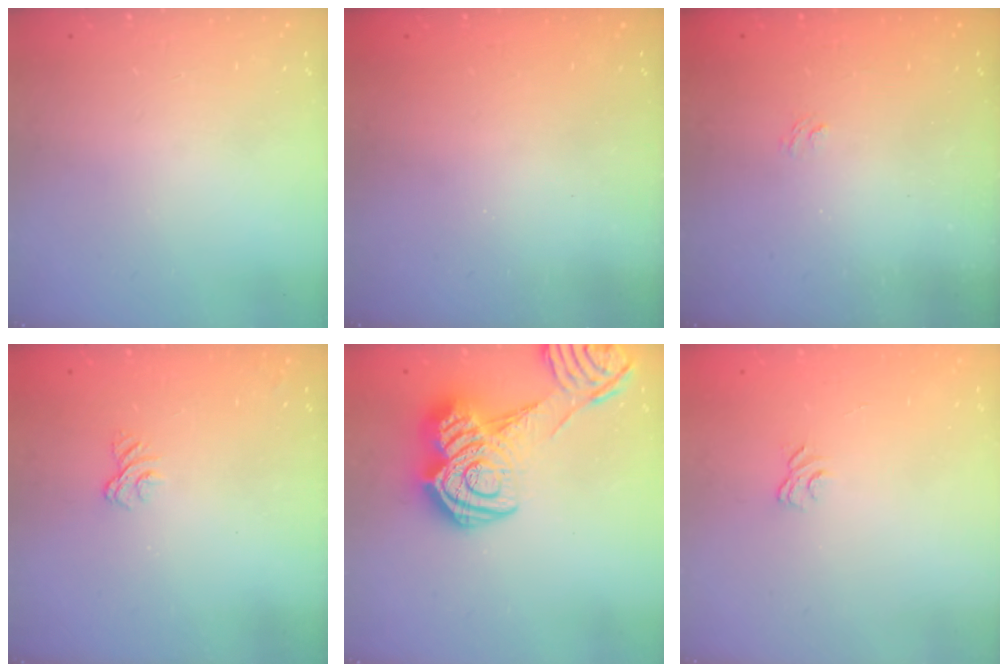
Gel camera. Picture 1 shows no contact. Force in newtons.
{"total": 2.4, "press": 2.2, "slide": 0.8}
{"total": 1.1, "press": 0.1, "slide": 1.1}
{"total": 2.3, "press": 2.0, "slide": 1.2}
{"total": 20.2, "press": 20.1, "slide": 1.2}
{"total": 2.9, "press": 2.6, "slide": 1.3}